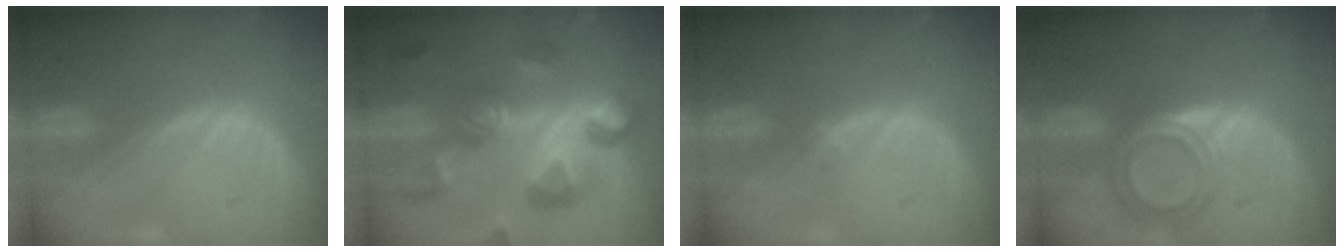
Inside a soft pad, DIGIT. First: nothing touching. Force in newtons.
{"total": 11.3, "press": 10.1, "slide": 5.1}
{"total": 0.8, "press": 0.7, "slide": 0.4}
{"total": 6.4, "press": 5.7, "slide": 3.0}